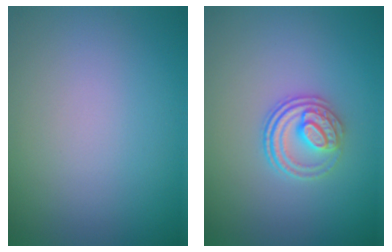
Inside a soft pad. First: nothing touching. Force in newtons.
{"total": 3.1, "press": 2.7, "slide": 1.6}